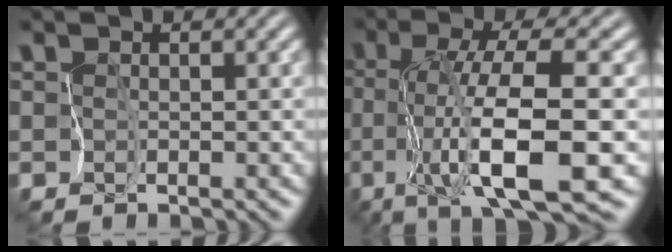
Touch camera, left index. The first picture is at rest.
{"total": 9.5, "force": [-1.5, 0.9, 9.3], "torque": [-0.166, 0.007, -0.032]}